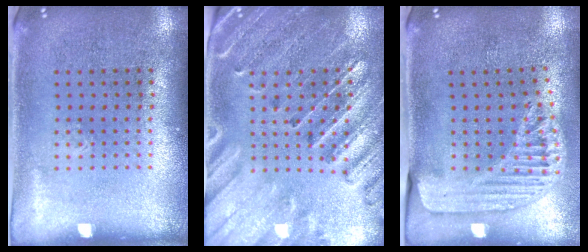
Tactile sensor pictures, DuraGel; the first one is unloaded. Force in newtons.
{"total": 2.9, "press": 2.7, "slide": 0.9}
{"total": 1.5, "press": 1.5, "slide": 0.3}